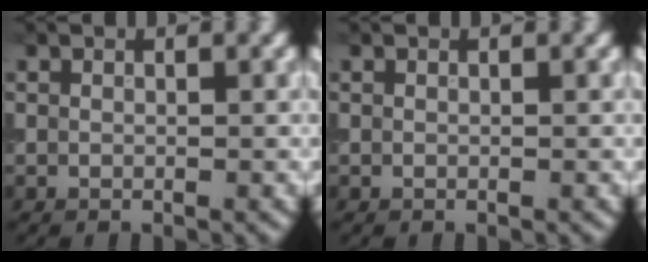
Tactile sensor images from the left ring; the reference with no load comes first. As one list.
[{"total": 0.0}]